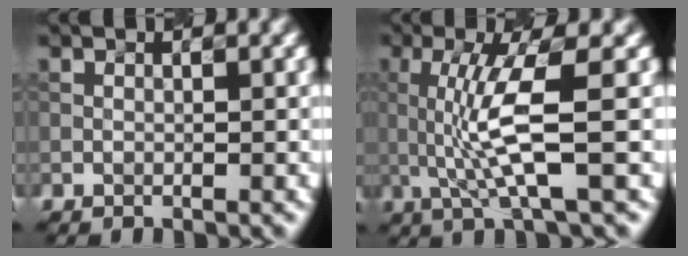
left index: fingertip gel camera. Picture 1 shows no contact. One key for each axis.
{"total": 5.4, "fx": -0.1, "fy": 0.6, "fz": 5.4, "tx": -0.119, "ty": 0.000, "tz": 0.013}